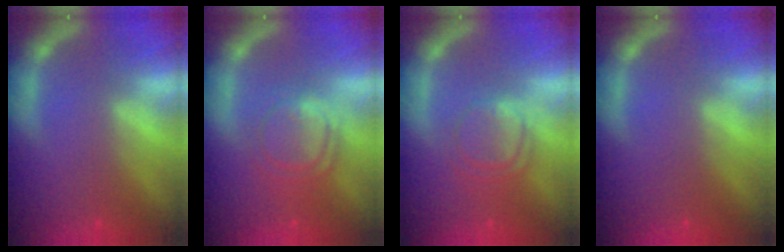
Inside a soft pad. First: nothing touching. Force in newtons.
{"total": 5.6}
{"total": 4.5}
{"total": 0.0}